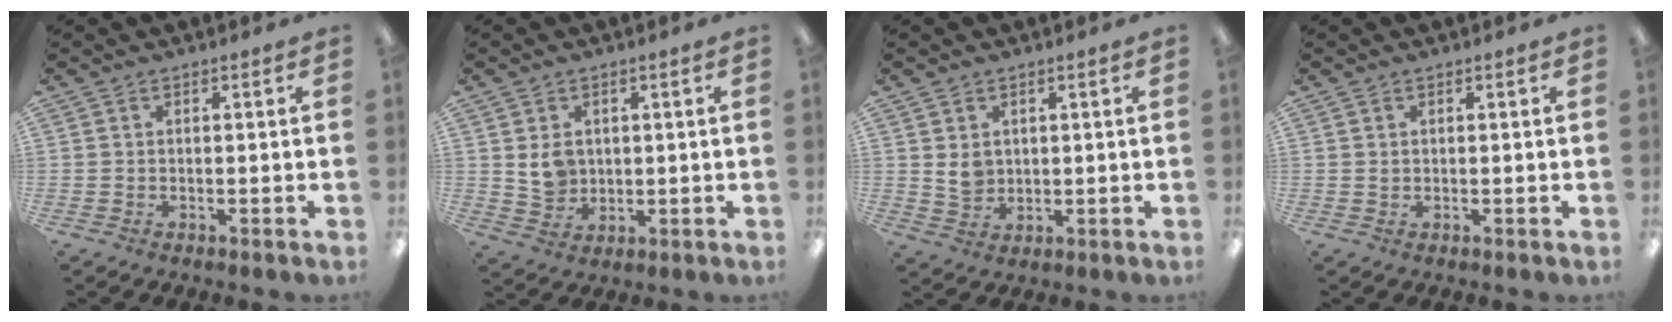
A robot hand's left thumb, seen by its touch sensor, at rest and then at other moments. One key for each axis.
{"total": 5.2, "fx": 1.6, "fy": 4.3, "fz": 2.4, "tx": -0.031, "ty": -0.001, "tz": 0.029}
{"total": 4.3, "fx": 1.4, "fy": 3.5, "fz": 2.1, "tx": -0.030, "ty": -0.002, "tz": 0.026}
{"total": 0.8, "fx": 0.4, "fy": 0.6, "fz": 0.3, "tx": -0.008, "ty": 0.003, "tz": 0.007}